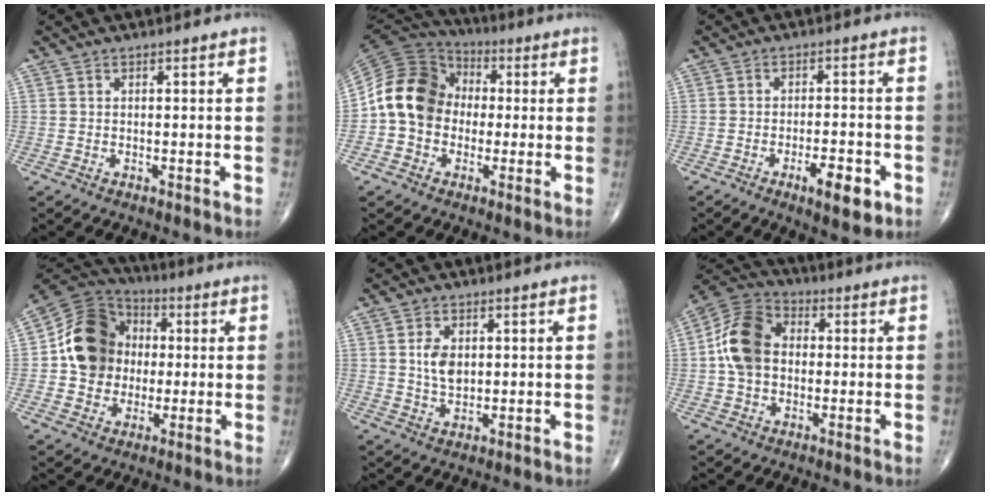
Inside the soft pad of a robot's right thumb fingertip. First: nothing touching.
{"total": 14.4, "force": [-0.3, 11.9, 8.1], "torque": [-0.133, 0.034, -0.020]}
{"total": 7.1, "force": [-3.4, 2.3, 5.9], "torque": [-0.085, 0.008, -0.047]}
{"total": 14.8, "force": [0.7, 12.6, 7.7], "torque": [-0.104, 0.019, 0.005]}
{"total": 5.2, "force": [1.0, 3.3, 3.8], "torque": [-0.061, -0.008, 0.022]}
{"total": 11.6, "force": [0.3, 8.6, 7.8], "torque": [-0.139, 0.030, -0.005]}